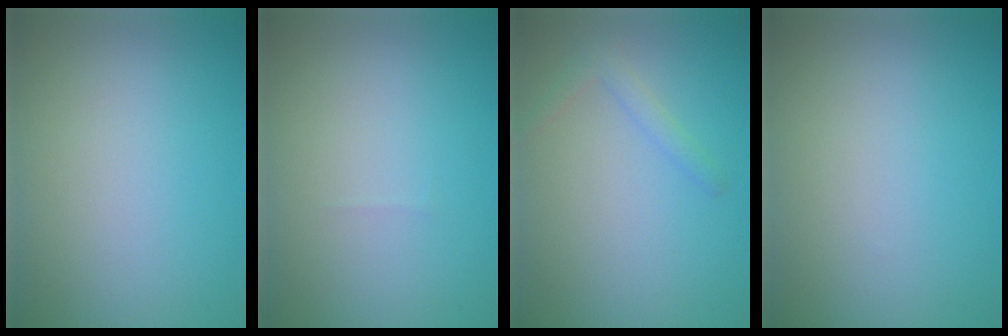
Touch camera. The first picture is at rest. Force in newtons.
{"total": 0.0}
{"total": 1.4, "press": 1.4, "slide": 0.1}
{"total": 0.0}